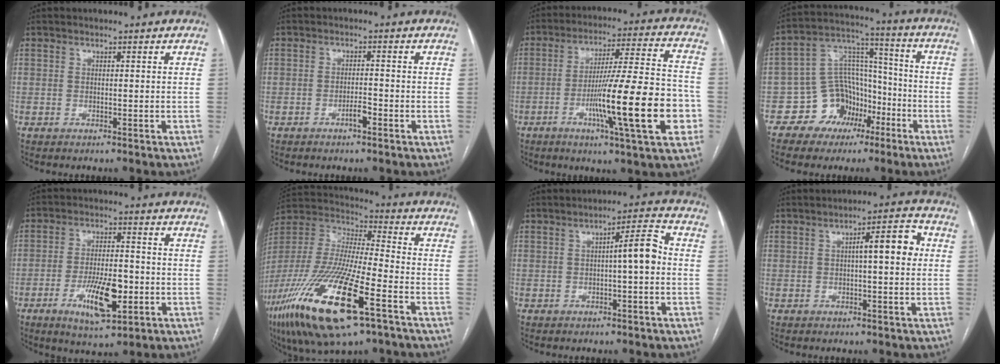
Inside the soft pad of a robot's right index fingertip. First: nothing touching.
{"total": 2.1, "force": [-1.3, 0.4, 1.6], "torque": [-0.028, 0.001, -0.022]}
{"total": 19.3, "force": [-5.6, 1.0, 18.4], "torque": [-0.268, 0.000, -0.084]}
{"total": 10.9, "force": [-5.4, 8.6, 3.9], "torque": [-0.072, 0.047, -0.086]}
{"total": 9.9, "force": [-3.3, 3.0, 8.9], "torque": [-0.163, -0.005, -0.051]}
{"total": 25.6, "force": [-12.8, 4.9, 21.6], "torque": [-0.478, -0.065, -0.237]}
{"total": 5.4, "force": [-0.2, 0.7, 5.4], "torque": [-0.075, 0.017, -0.006]}
{"total": 6.3, "force": [0.8, 1.2, 6.1], "torque": [-0.087, 0.021, 0.008]}